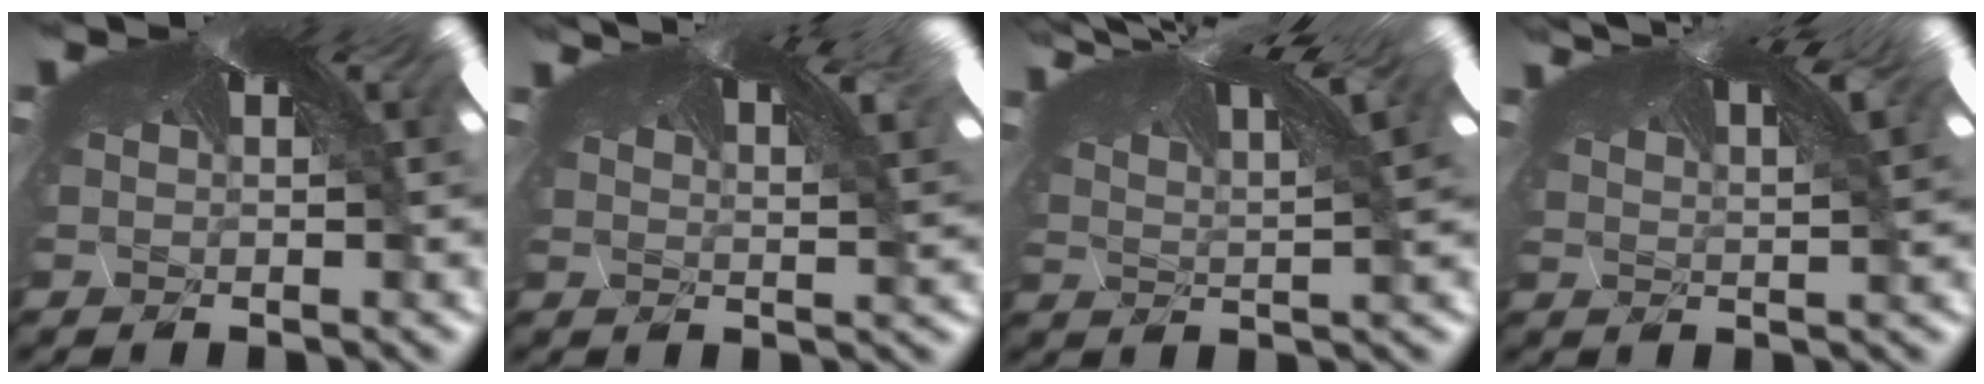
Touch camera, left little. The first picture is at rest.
{"total": 1.7, "force": [1.7, -0.2, 0.1], "torque": [-0.032, 0.013, 0.014]}
{"total": 1.9, "force": [-0.1, 0.3, 1.9], "torque": [-0.034, 0.000, 0.014]}
{"total": 1.7, "force": [1.0, 0.3, 1.3], "torque": [-0.040, 0.007, 0.018]}